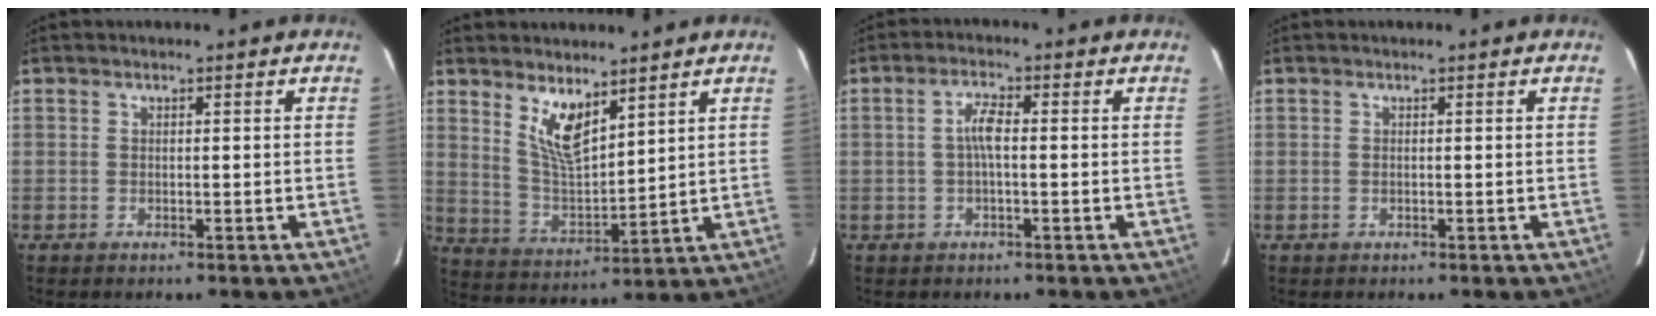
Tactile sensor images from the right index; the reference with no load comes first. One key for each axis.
{"total": 8.4, "fx": 5.4, "fy": 3.0, "fz": 5.6, "tx": -0.105, "ty": -0.008, "tz": 0.113}
{"total": 3.2, "fx": -0.2, "fy": 0.9, "fz": 3.1, "tx": -0.062, "ty": 0.009, "tz": -0.003}
{"total": 0.0}